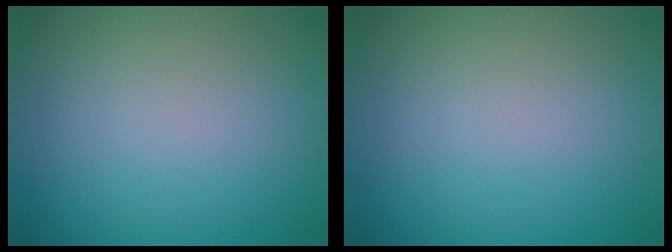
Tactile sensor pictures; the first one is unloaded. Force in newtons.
{"total": 0.0}